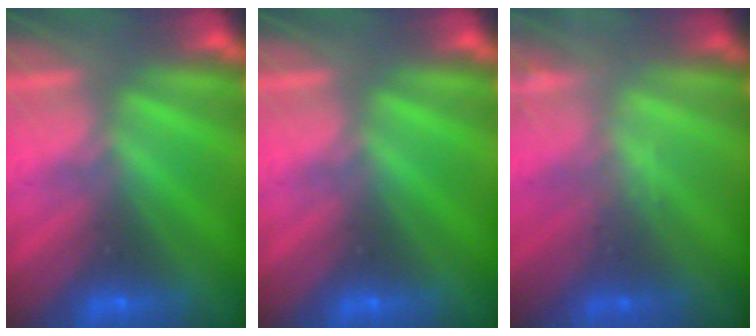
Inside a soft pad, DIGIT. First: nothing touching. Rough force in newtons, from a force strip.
{"total": 0.0}
{"total": 1.9}